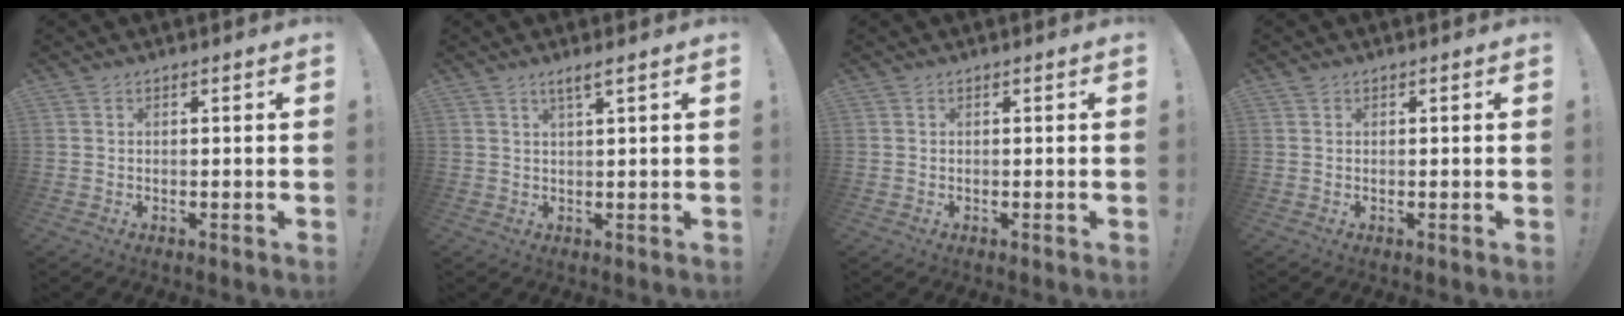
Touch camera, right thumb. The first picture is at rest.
{"total": 2.8, "force": [1.6, -0.2, 2.3], "torque": [-0.043, -0.003, 0.026]}
{"total": 0.0}
{"total": 0.5, "force": [0.4, 0.3, -0.1], "torque": [0.009, -0.003, 0.006]}